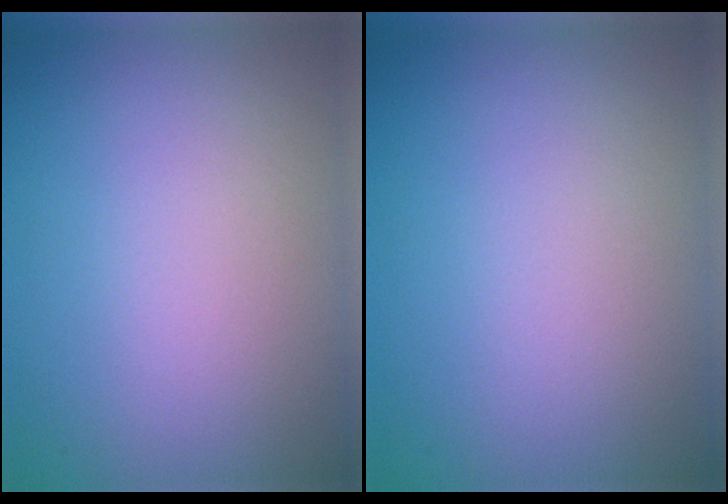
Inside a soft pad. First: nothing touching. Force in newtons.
{"total": 0.0}